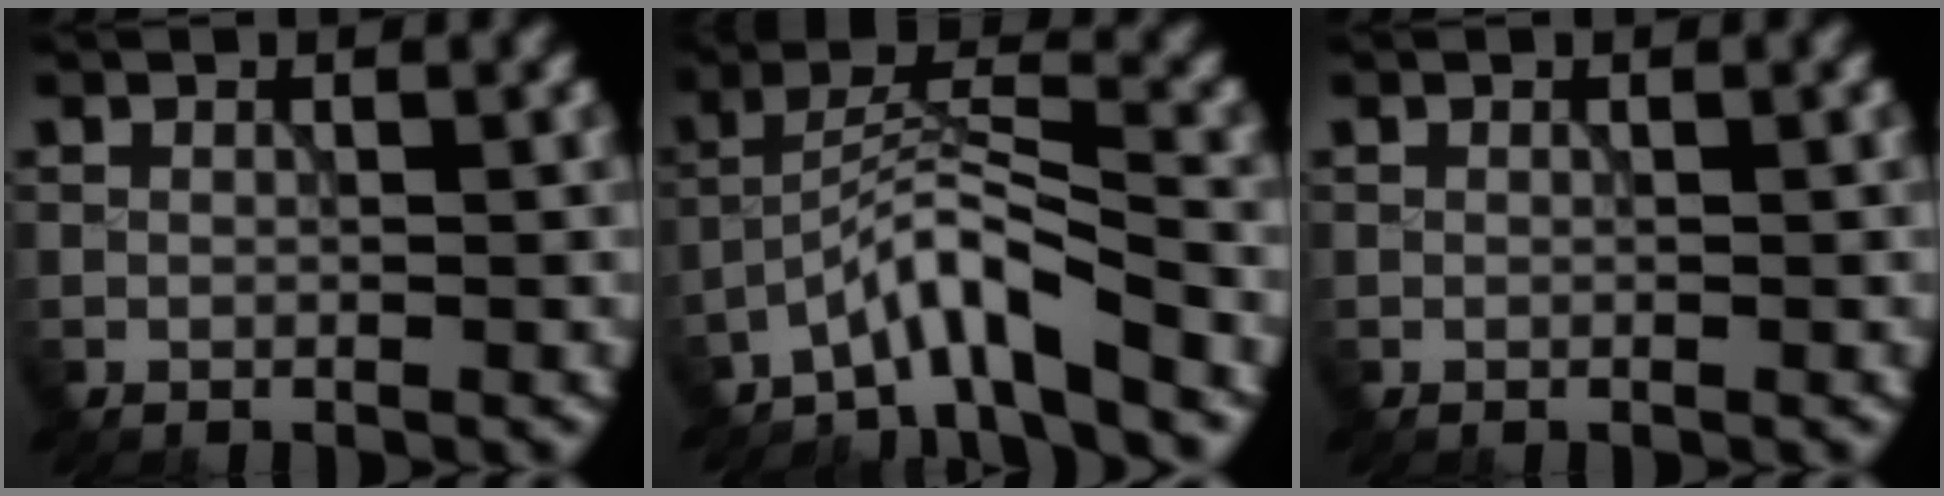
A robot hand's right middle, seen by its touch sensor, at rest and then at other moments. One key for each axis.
{"total": 5.4, "fx": -4.2, "fy": 0.6, "fz": 3.3, "tx": -0.056, "ty": 0.012, "tz": -0.085}
{"total": 0.0}